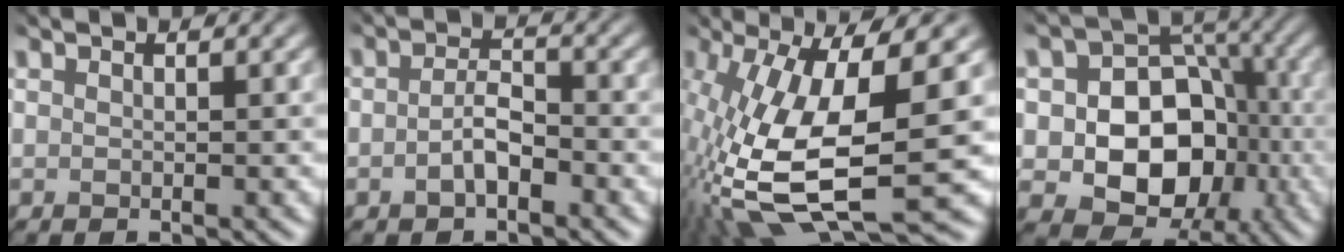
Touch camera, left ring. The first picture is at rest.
{"total": 2.8, "force": [-2.8, 0.3, -0.1], "torque": [-0.038, -0.019, -0.021]}
{"total": 12.1, "force": [-3.4, 3.9, 10.9], "torque": [-0.254, -0.034, -0.026]}
{"total": 8.8, "force": [-3.8, 6.5, 4.5], "torque": [-0.068, -0.019, -0.044]}